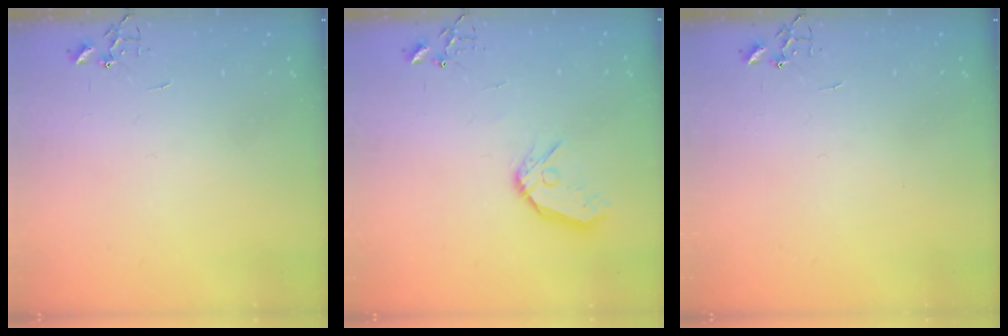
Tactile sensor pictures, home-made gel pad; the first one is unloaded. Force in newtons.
{"total": 11.3, "press": 11.2, "slide": 1.5}
{"total": 0.0}